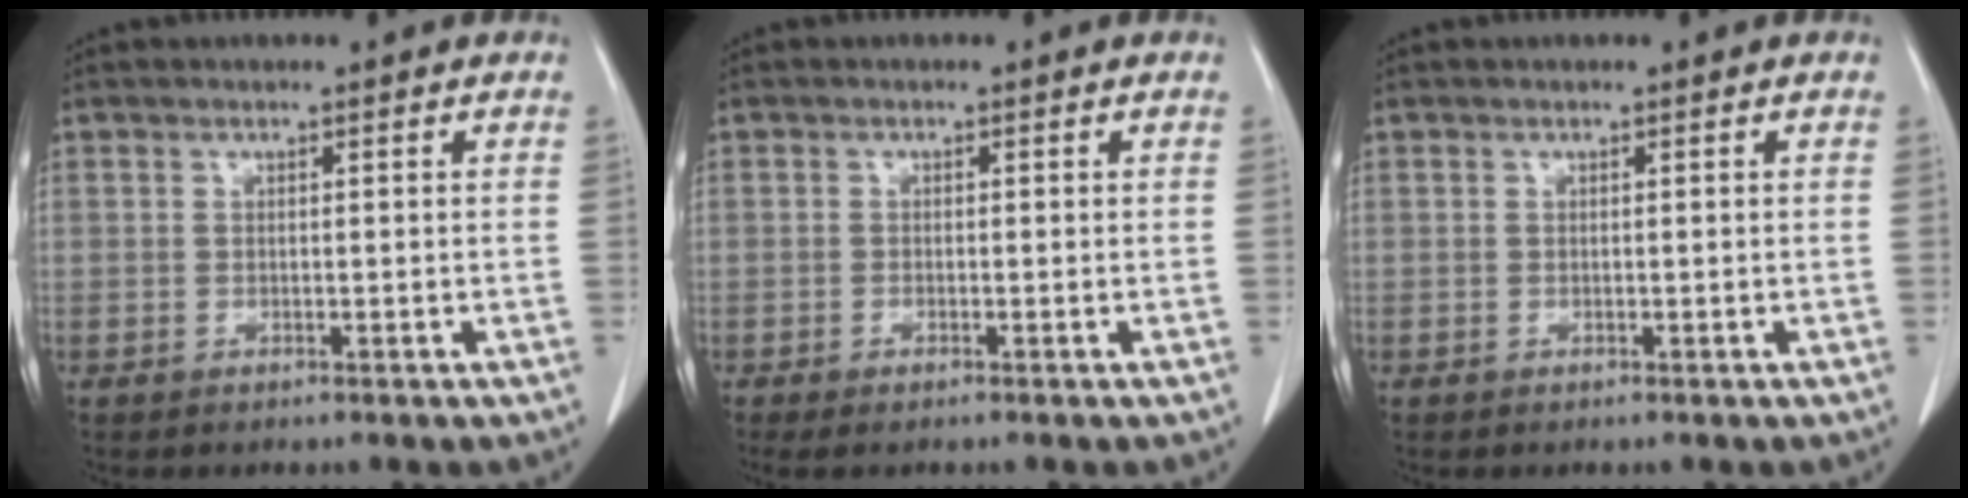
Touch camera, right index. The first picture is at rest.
{"total": 1.2, "force": [-0.9, 0.2, 0.9], "torque": [-0.012, -0.002, -0.012]}
{"total": 0.0}